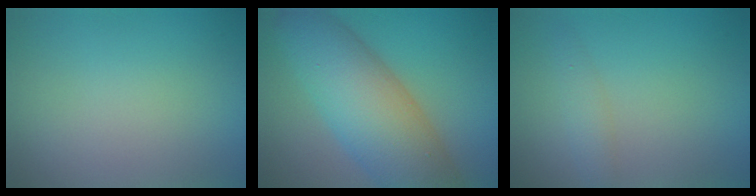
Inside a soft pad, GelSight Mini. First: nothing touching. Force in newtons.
{"total": 11.3, "press": 11.2, "slide": 0.4}
{"total": 1.6, "press": 1.6, "slide": 0.1}